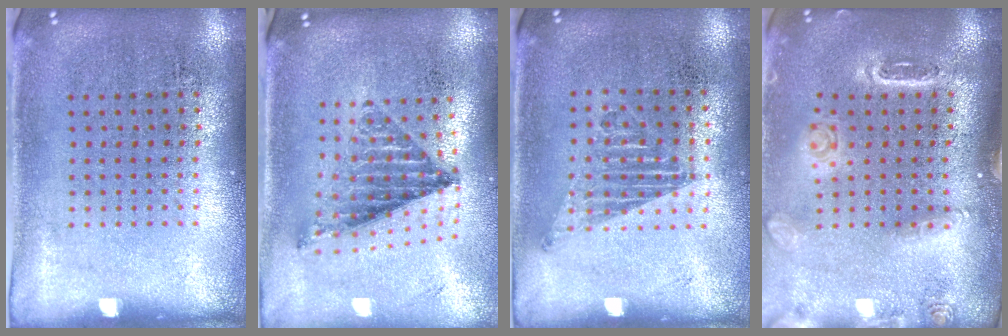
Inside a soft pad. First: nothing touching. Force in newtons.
{"total": 1.0, "press": 0.9, "slide": 0.4}
{"total": 1.2, "press": 1.0, "slide": 0.7}
{"total": 1.5, "press": 1.5, "slide": 0.2}